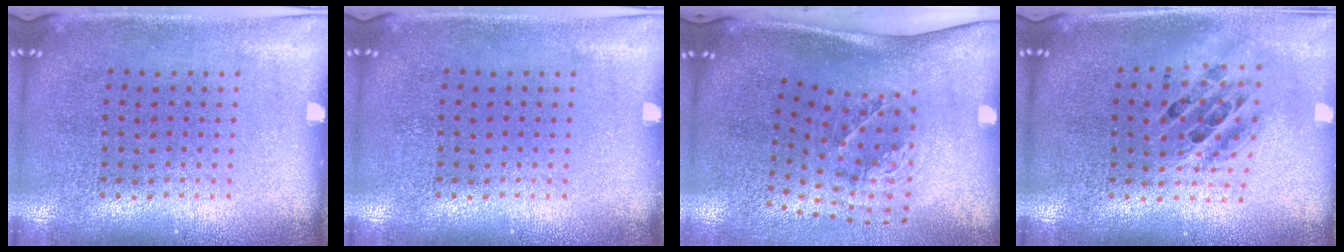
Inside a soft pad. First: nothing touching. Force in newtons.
{"total": 0.0}
{"total": 1.9, "press": 1.2, "slide": 1.4}
{"total": 1.7, "press": 1.4, "slide": 1.0}